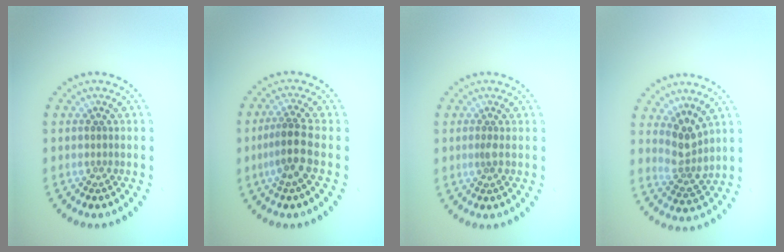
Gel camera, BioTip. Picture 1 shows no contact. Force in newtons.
{"total": 2.9, "press": 2.3, "slide": 1.8}
{"total": 0.8, "press": 0.5, "slide": 0.5}
{"total": 2.7, "press": 2.1, "slide": 1.8}